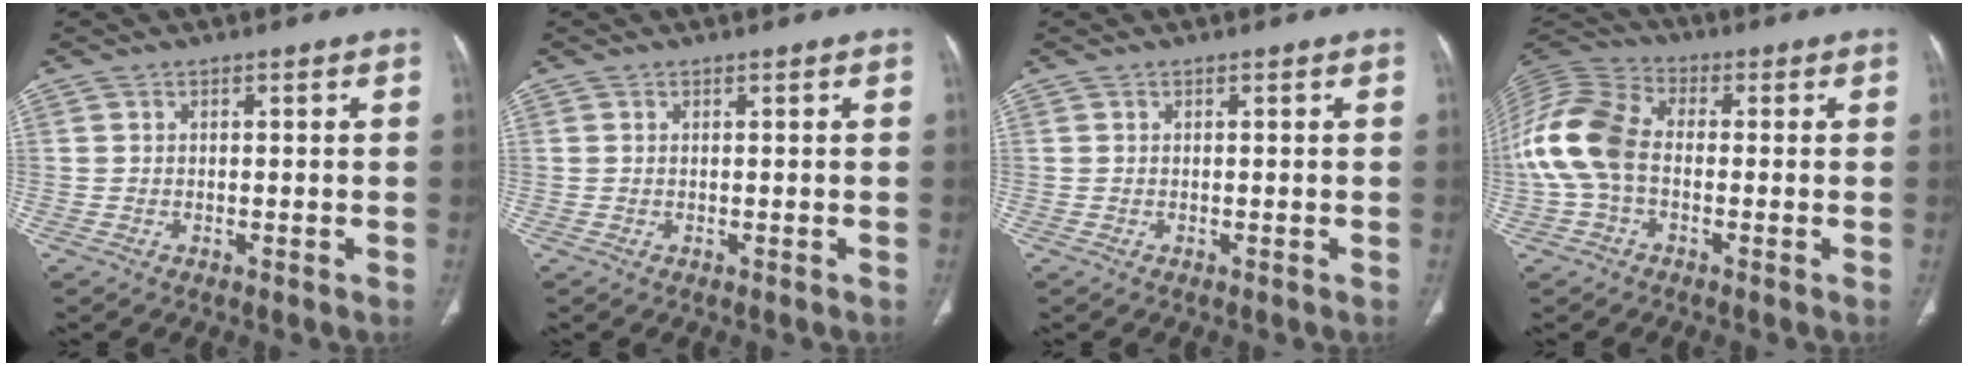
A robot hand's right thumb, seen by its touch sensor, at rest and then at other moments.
{"total": 0.0}
{"total": 0.0}
{"total": 13.3, "force": [-1.2, 8.6, 10.0], "torque": [-0.223, 0.031, -0.031]}